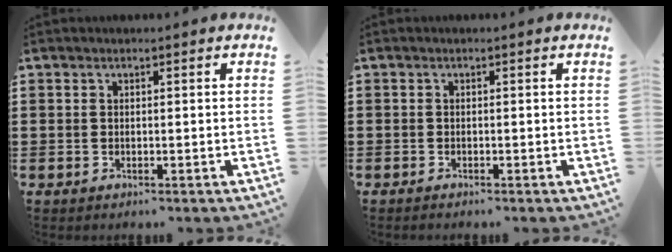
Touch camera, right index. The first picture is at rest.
{"total": 0.7, "force": [-0.7, -0.2, 0.0], "torque": [0.000, -0.003, -0.013]}